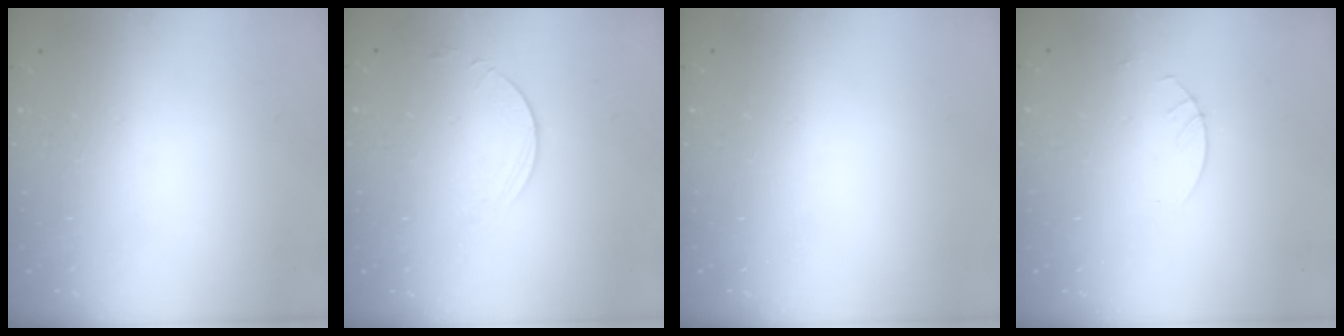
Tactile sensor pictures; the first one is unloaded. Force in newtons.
{"total": 4.8, "press": 4.8, "slide": 0.5}
{"total": 0.0}
{"total": 2.7, "press": 2.7, "slide": 0.2}